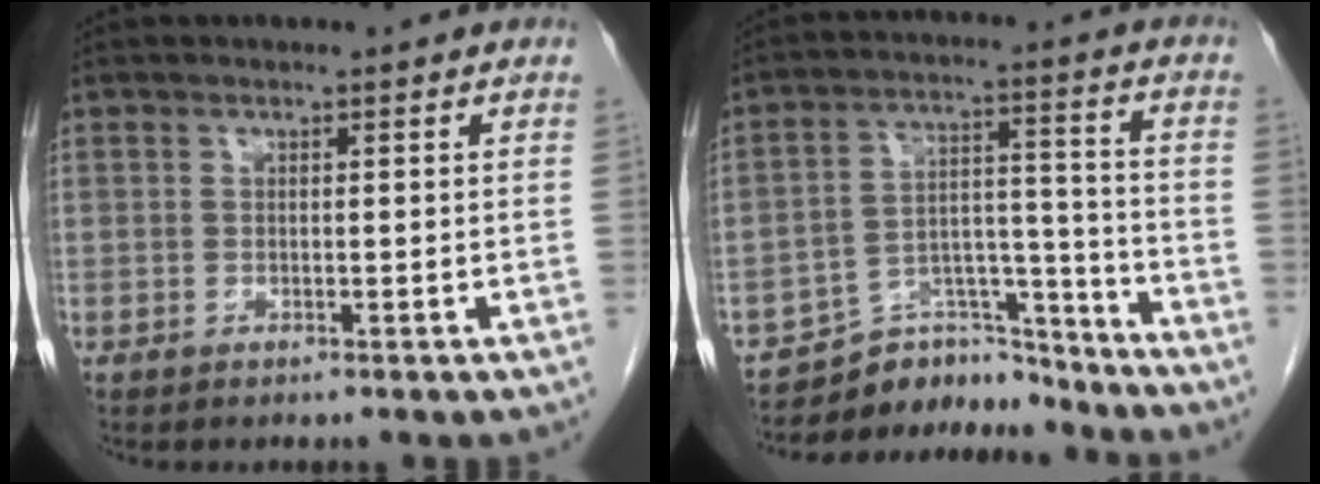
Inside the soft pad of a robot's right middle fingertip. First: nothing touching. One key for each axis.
{"total": 10.4, "fx": -10.0, "fy": 2.5, "fz": 0.2, "tx": 0.007, "ty": 0.053, "tz": -0.169}